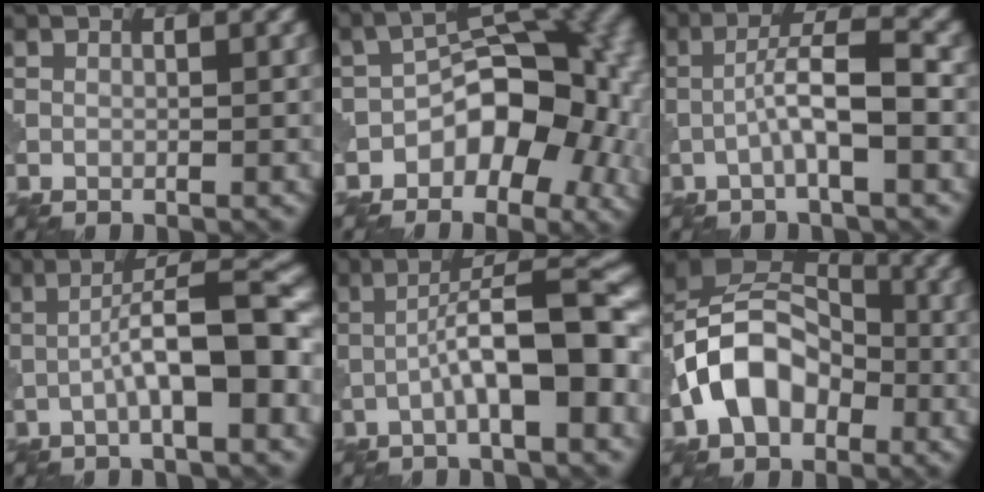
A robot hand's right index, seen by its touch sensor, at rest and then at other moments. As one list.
[{"total": 10.3, "force": [-2.8, 6.4, 7.6], "torque": [-0.084, 0.010, -0.052]}, {"total": 4.7, "force": [-1.2, 0.7, 4.5], "torque": [-0.078, 0.017, -0.030]}, {"total": 7.4, "force": [-1.7, 1.5, 7.0], "torque": [-0.107, 0.019, -0.030]}, {"total": 8.2, "force": [-1.9, 1.9, 7.7], "torque": [-0.115, 0.020, -0.034]}, {"total": 9.1, "force": [-2.4, 6.4, 6.0], "torque": [-0.106, 0.014, -0.062]}]